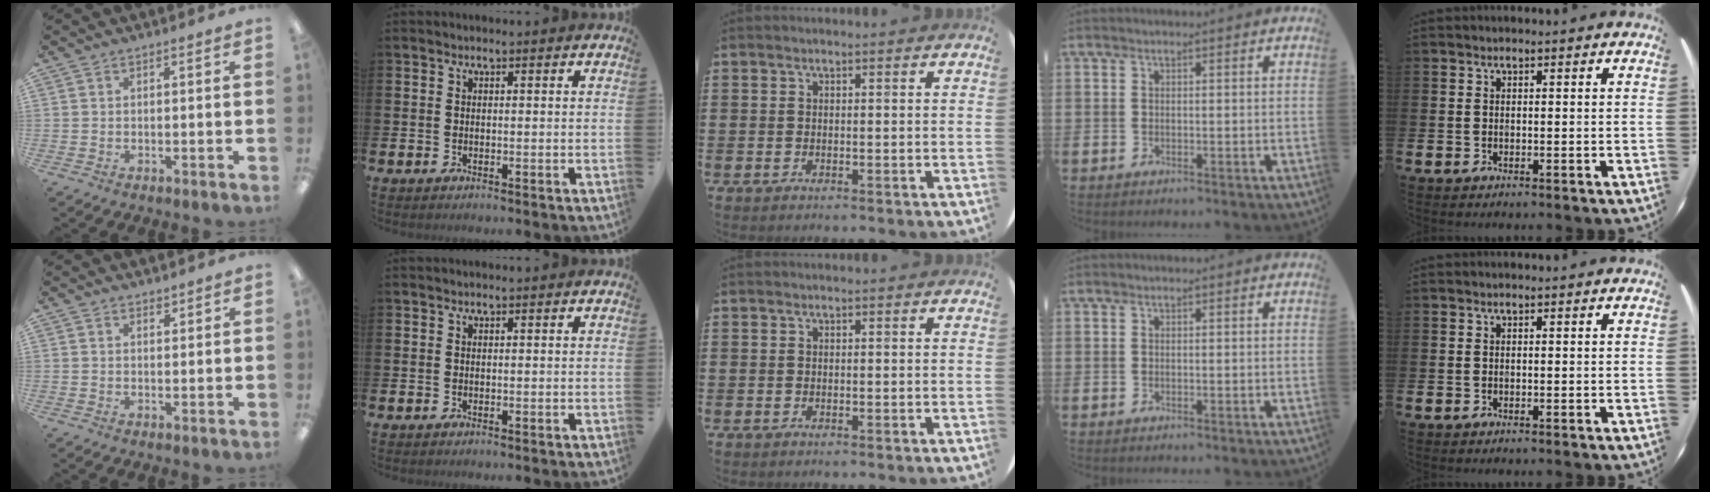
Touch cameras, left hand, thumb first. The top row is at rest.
{"thumb": {"total": 1.3, "force": [1.2, 0.3, 0.1], "torque": [0.005, -0.005, 0.022]}}